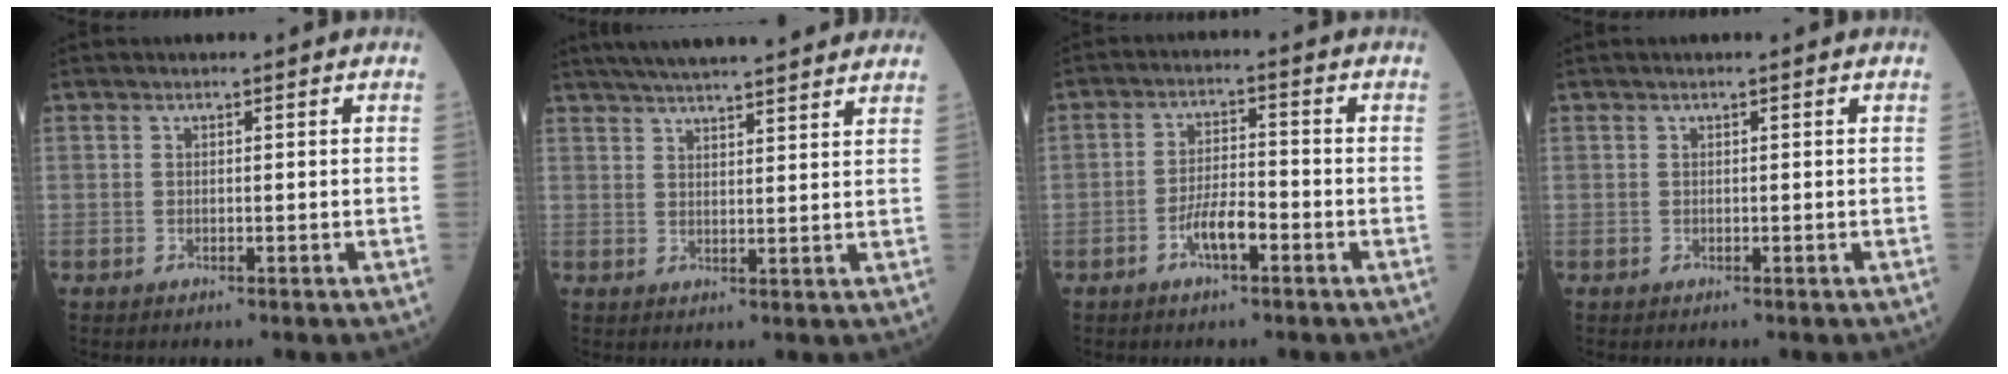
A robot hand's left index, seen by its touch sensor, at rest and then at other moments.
{"total": 16.8, "force": [14.8, 1.7, 7.8], "torque": [-0.124, 0.035, 0.200]}
{"total": 4.7, "force": [-2.5, 1.2, 3.8], "torque": [-0.074, 0.004, -0.050]}
{"total": 0.0}